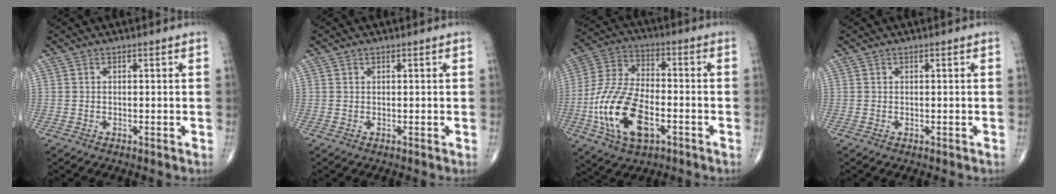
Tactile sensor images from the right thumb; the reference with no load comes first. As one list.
[{"total": 0.0}, {"total": 17.7, "force": [-5.5, 9.2, 14.1], "torque": [-0.279, 0.019, -0.101]}, {"total": 0.0}]